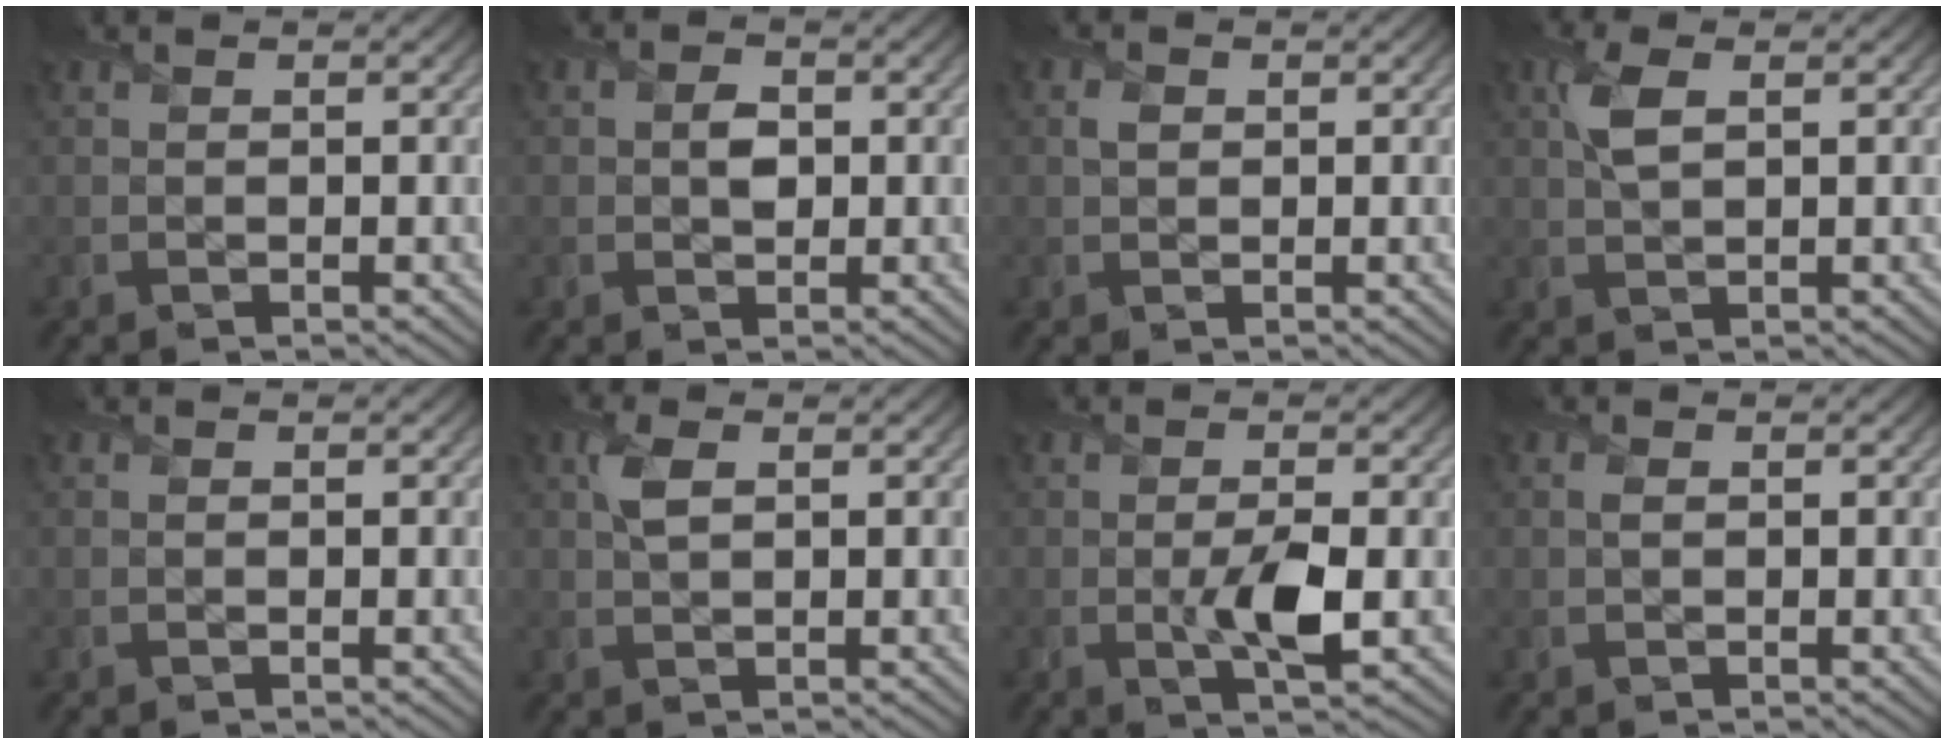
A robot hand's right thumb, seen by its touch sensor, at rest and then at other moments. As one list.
[{"total": 1.9, "force": [0.0, 1.5, 1.1], "torque": [-0.018, -0.005, -0.002]}, {"total": 1.0, "force": [0.3, 0.9, 0.4], "torque": [-0.007, -0.003, 0.004]}, {"total": 3.3, "force": [1.1, 1.3, 2.8], "torque": [-0.069, 0.005, 0.023]}, {"total": 0.0}, {"total": 2.5, "force": [0.9, 1.1, 2.1], "torque": [-0.054, 0.004, 0.018]}, {"total": 4.1, "force": [-0.7, 1.3, 3.8], "torque": [-0.073, -0.010, -0.011]}, {"total": 0.7, "force": [0.1, 0.3, 0.6], "torque": [-0.014, 0.000, 0.003]}]